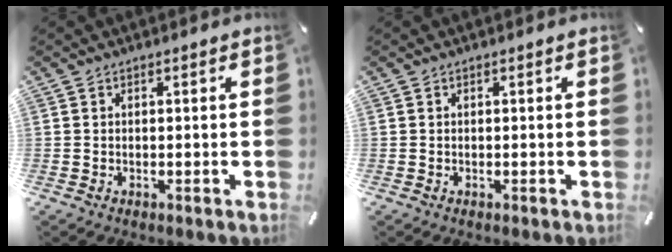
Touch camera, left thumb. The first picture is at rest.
{"total": 0.0}